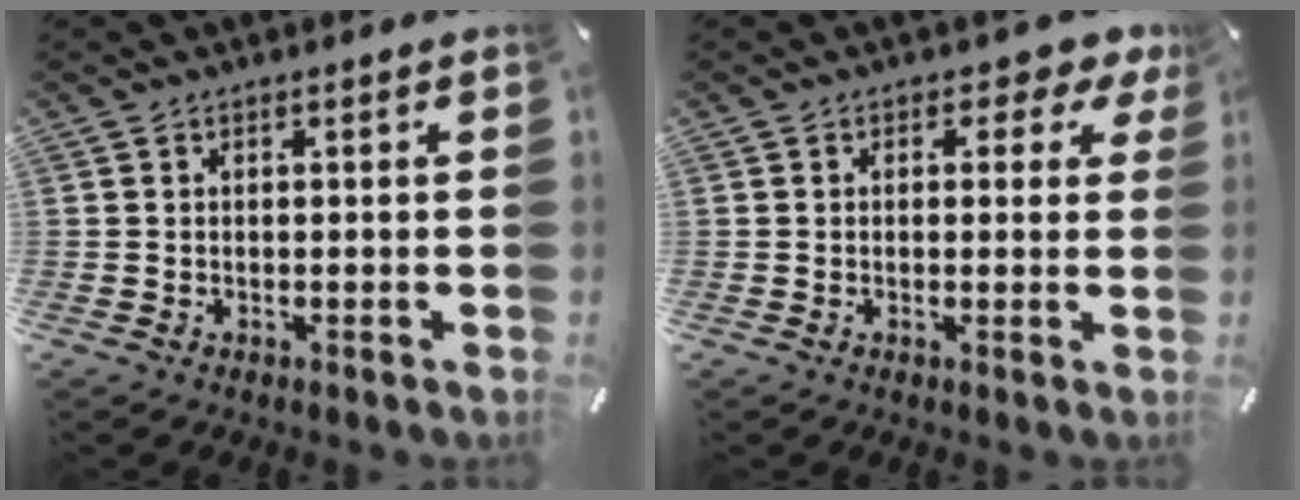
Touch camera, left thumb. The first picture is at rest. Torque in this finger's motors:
{"motor_torque": [0.05, -0.20, -0.01, -0.07, 0.01]}